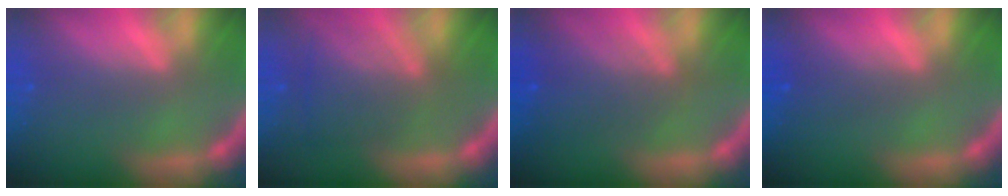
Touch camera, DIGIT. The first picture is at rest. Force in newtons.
{"total": 6.0}
{"total": 4.5}
{"total": 1.5}